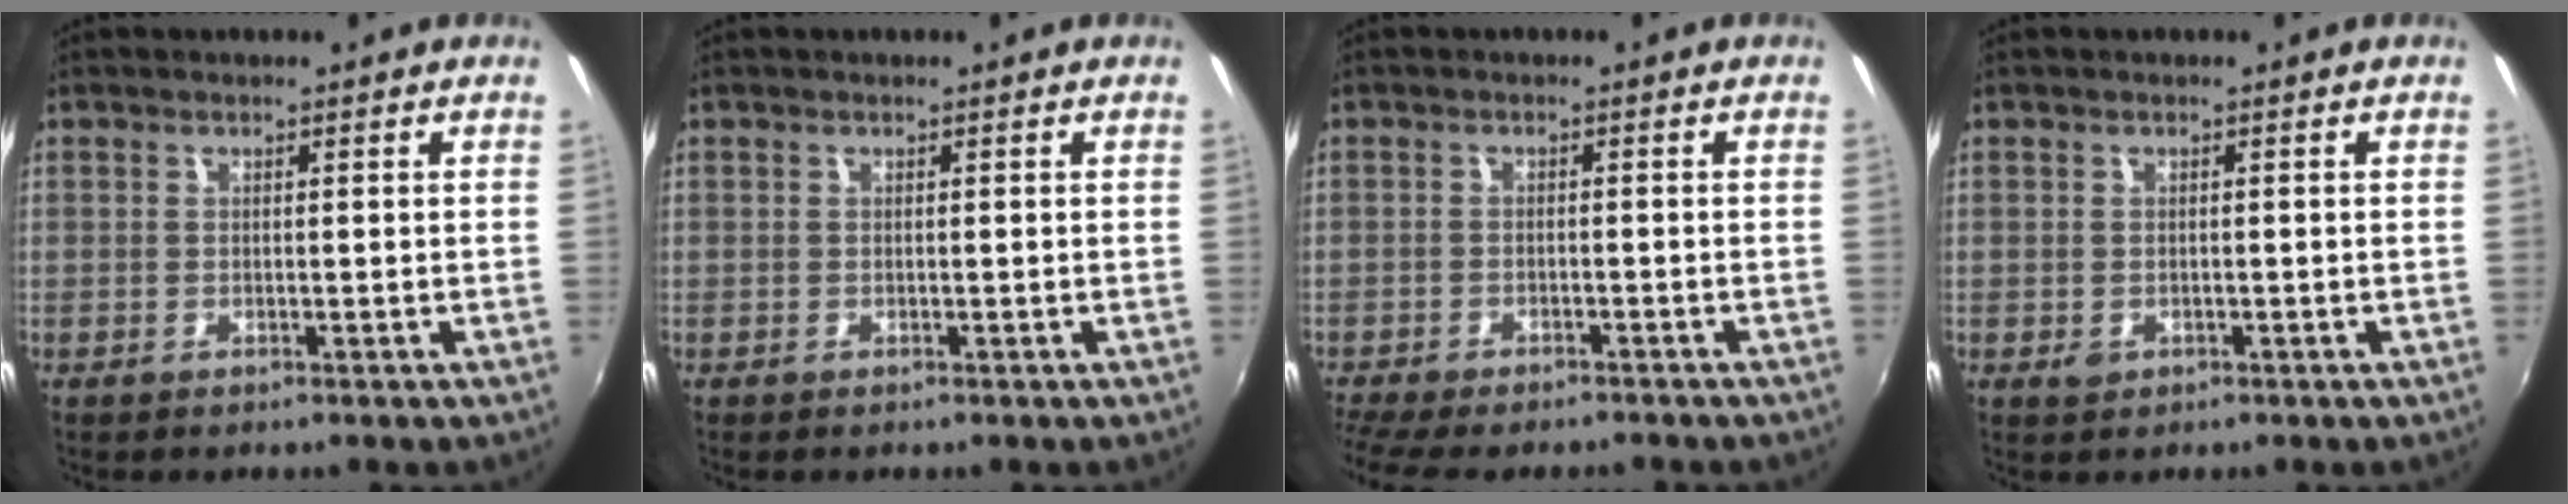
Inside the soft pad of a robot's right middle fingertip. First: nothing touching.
{"total": 0.0}
{"total": 9.2, "force": [-8.1, 1.9, 4.0], "torque": [-0.099, -0.031, -0.130]}
{"total": 1.5, "force": [-0.6, 1.2, 0.7], "torque": [-0.011, -0.001, -0.009]}